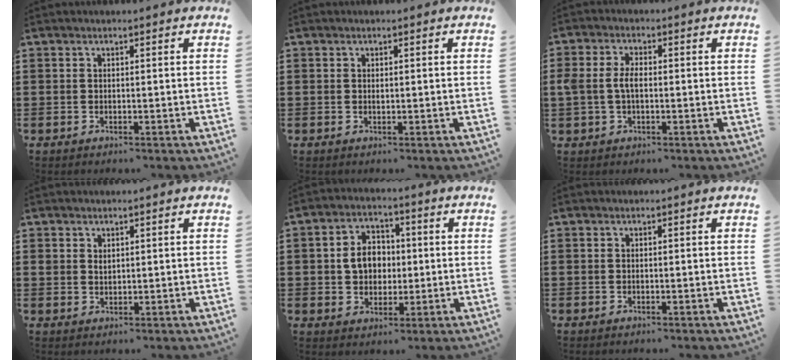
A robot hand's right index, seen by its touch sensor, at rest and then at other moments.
{"total": 0.5, "force": [0.1, 0.2, 0.5], "torque": [-0.010, -0.002, 0.003]}
{"total": 3.8, "force": [-0.2, 2.2, 3.1], "torque": [-0.083, -0.002, -0.011]}
{"total": 1.3, "force": [0.9, 0.8, 0.4], "torque": [-0.010, 0.004, 0.017]}
{"total": 5.9, "force": [0.1, 4.8, 3.4], "torque": [-0.079, 0.010, -0.006]}
{"total": 0.0}